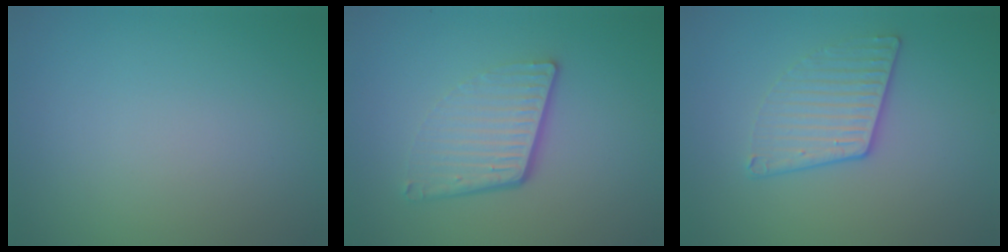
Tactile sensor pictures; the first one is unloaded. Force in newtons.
{"total": 4.4, "press": 2.8, "slide": 3.4}
{"total": 2.8, "press": 2.3, "slide": 1.6}